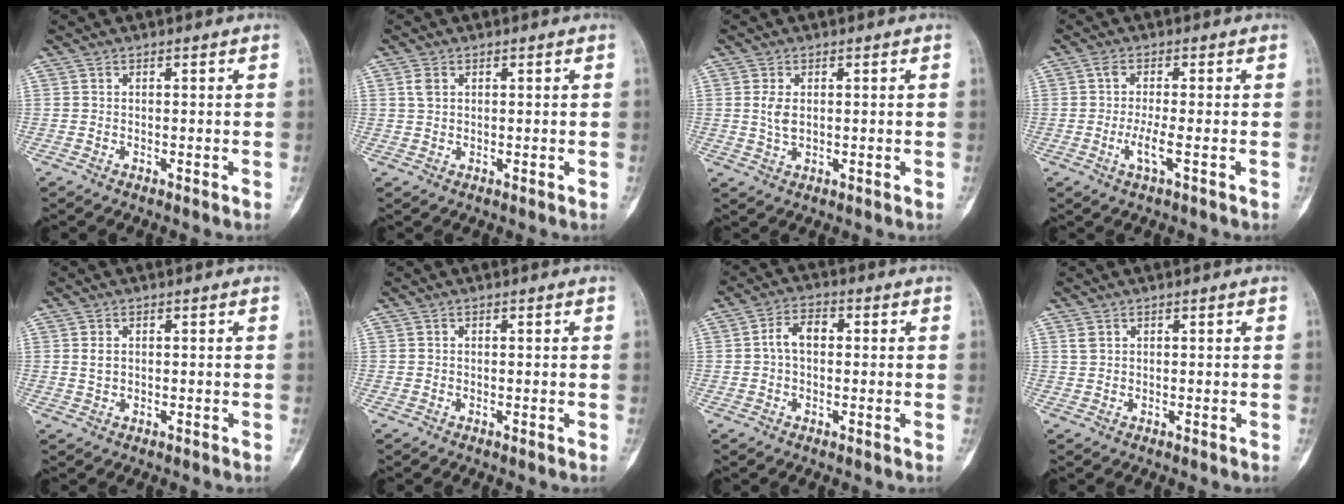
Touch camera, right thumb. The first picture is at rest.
{"total": 2.0, "force": [0.8, 1.3, 1.3], "torque": [-0.027, 0.005, 0.018]}
{"total": 3.2, "force": [0.5, 1.8, 2.6], "torque": [-0.051, -0.005, 0.012]}
{"total": 3.9, "force": [-1.1, 0.5, 3.7], "torque": [-0.082, -0.006, -0.026]}
{"total": 1.6, "force": [0.3, 1.1, 1.1], "torque": [-0.017, 0.000, 0.007]}
{"total": 0.0}
{"total": 5.1, "force": [0.3, 3.2, 3.9], "torque": [-0.065, 0.017, -0.002]}
{"total": 1.2, "force": [0.7, 0.8, 0.6], "torque": [-0.010, 0.004, 0.017]}